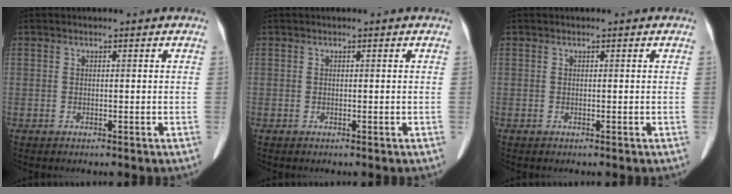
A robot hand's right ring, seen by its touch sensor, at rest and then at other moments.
{"total": 0.0}
{"total": 0.0}